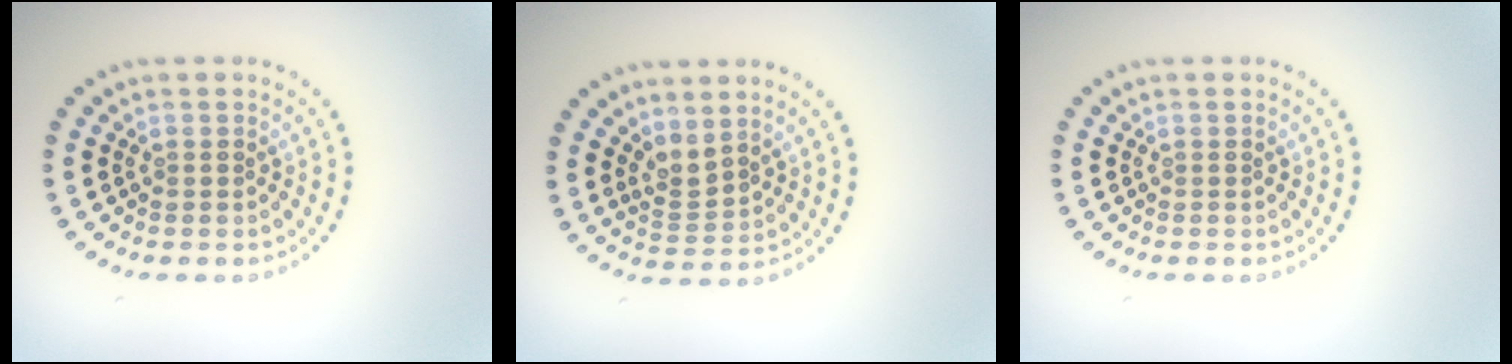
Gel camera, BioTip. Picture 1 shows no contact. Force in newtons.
{"total": 2.1, "press": 1.5, "slide": 1.5}
{"total": 0.0}